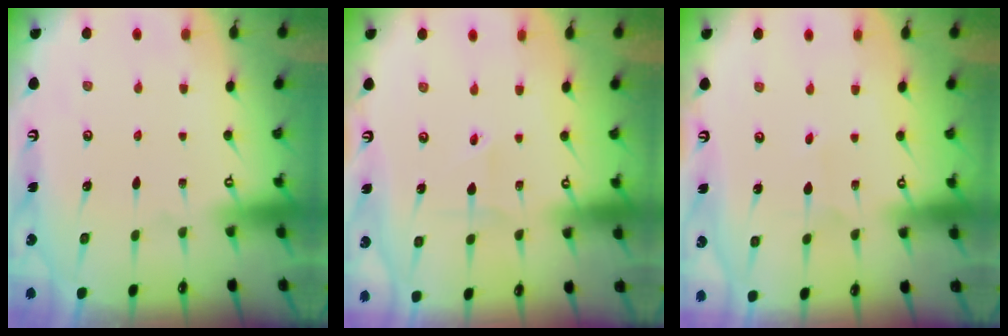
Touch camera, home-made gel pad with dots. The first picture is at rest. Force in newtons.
{"total": 1.6, "press": 1.3, "slide": 0.9}
{"total": 1.6, "press": 1.6, "slide": 0.1}